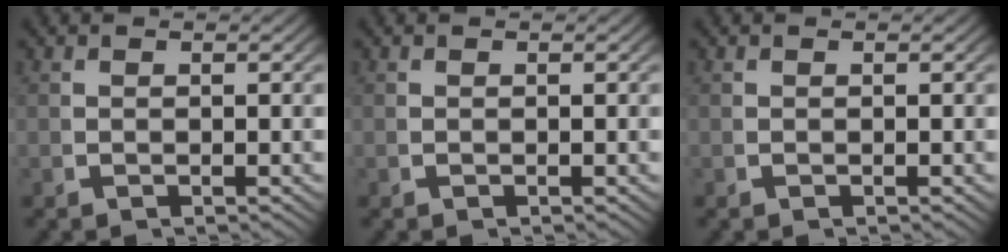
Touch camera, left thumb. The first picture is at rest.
{"total": 0.0}
{"total": 0.0}